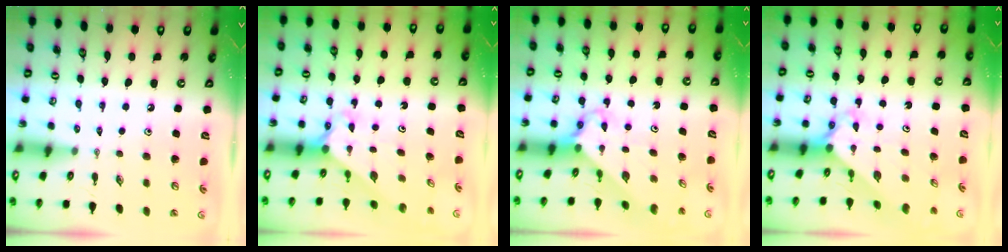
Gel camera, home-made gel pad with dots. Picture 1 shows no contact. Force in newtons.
{"total": 2.3, "press": 2.3, "slide": 0.1}
{"total": 2.7, "press": 2.7, "slide": 0.2}
{"total": 2.6, "press": 2.6, "slide": 0.1}